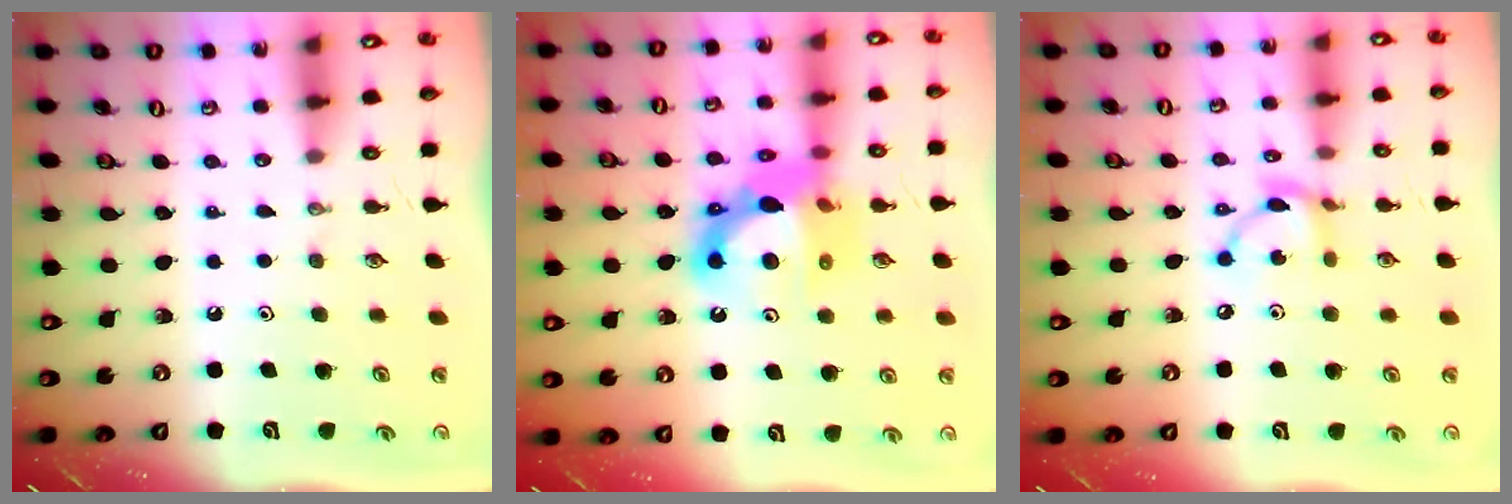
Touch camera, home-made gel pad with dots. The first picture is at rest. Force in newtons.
{"total": 15.0, "press": 14.9, "slide": 1.2}
{"total": 7.8, "press": 7.8, "slide": 0.1}